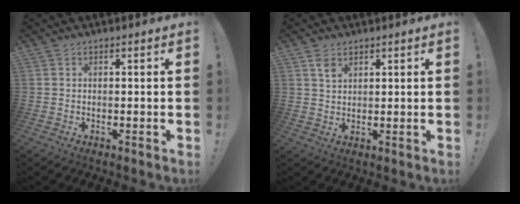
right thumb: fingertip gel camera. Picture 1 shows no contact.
{"total": 3.5, "force": [2.2, 2.0, 1.9], "torque": [-0.027, -0.011, 0.038]}